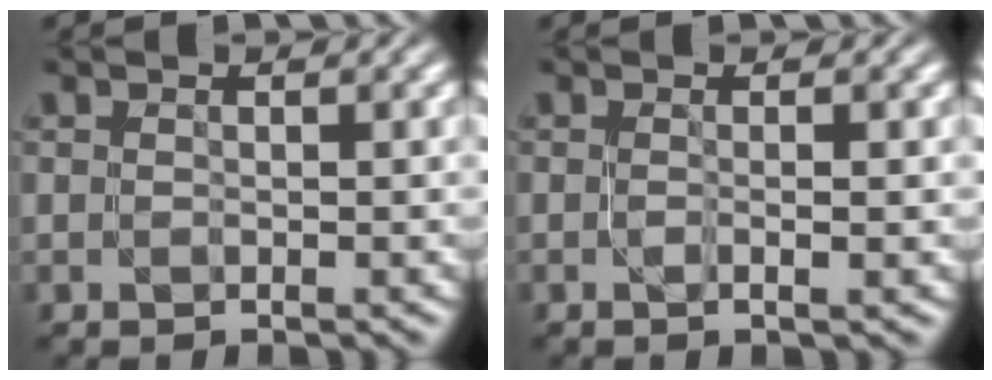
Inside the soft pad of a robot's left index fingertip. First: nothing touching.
{"total": 1.7, "force": [-0.1, 0.5, 1.6], "torque": [-0.019, -0.007, -0.010]}